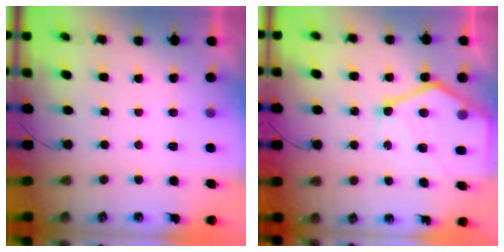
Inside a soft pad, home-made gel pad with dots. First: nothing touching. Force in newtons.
{"total": 16.0, "press": 15.9, "slide": 1.5}